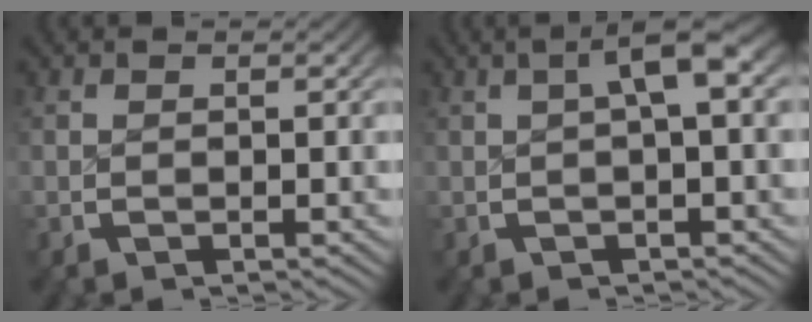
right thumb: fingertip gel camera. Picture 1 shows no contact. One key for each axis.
{"total": 4.7, "fx": 1.1, "fy": 1.4, "fz": 4.3, "tx": -0.058, "ty": 0.022, "tz": 0.009}